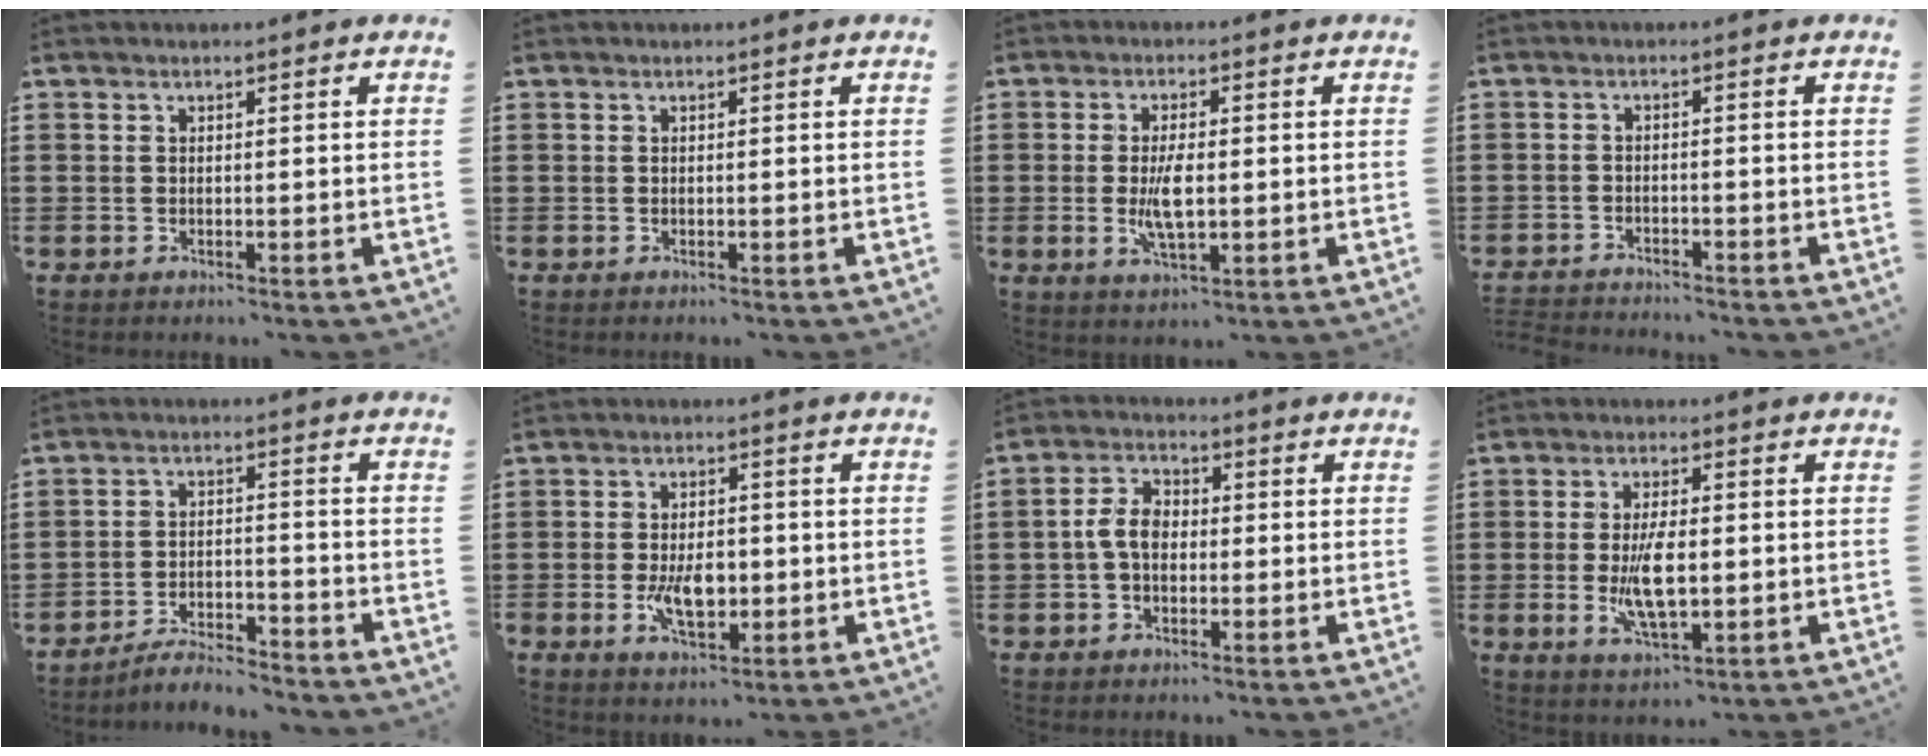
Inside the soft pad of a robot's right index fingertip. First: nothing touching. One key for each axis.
{"total": 0.0}
{"total": 5.6, "fx": -0.4, "fy": 2.1, "fz": 5.2, "tx": -0.109, "ty": -0.006, "tz": -0.010}
{"total": 2.2, "fx": -2.1, "fy": 0.0, "fz": -0.2, "tx": -0.003, "ty": 0.000, "tz": -0.047}
{"total": 4.5, "fx": -4.4, "fy": 0.1, "fz": 0.8, "tx": -0.025, "ty": 0.003, "tz": -0.090}
{"total": 6.2, "fx": -1.3, "fy": 3.3, "fz": 5.1, "tx": -0.087, "ty": -0.005, "tz": -0.025}
{"total": 4.9, "fx": -0.6, "fy": 3.1, "fz": 3.8, "tx": -0.094, "ty": 0.002, "tz": -0.017}
{"total": 7.6, "fx": -0.7, "fy": 3.0, "fz": 7.0, "tx": -0.135, "ty": -0.010, "tz": -0.016}